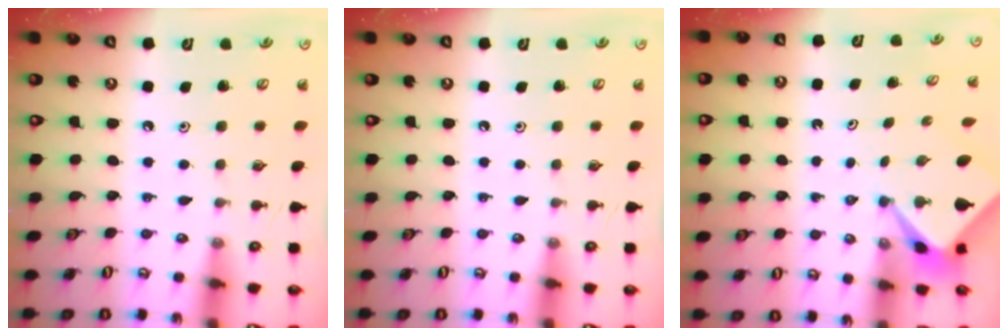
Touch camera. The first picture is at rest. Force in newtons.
{"total": 0.0}
{"total": 2.3, "press": 2.3, "slide": 0.3}